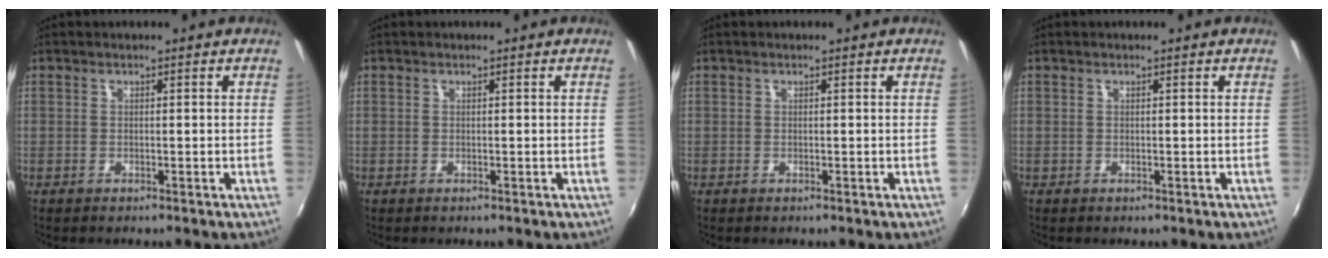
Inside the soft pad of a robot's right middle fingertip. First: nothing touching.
{"total": 0.0}
{"total": 0.0}
{"total": 0.0}